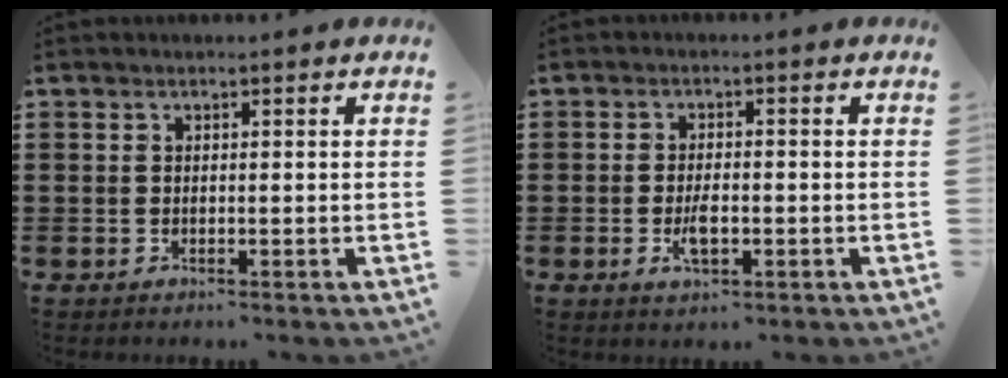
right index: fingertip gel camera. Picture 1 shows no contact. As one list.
[{"total": 3.4, "force": [-1.0, 1.3, 2.9], "torque": [-0.059, 0.001, -0.019]}]